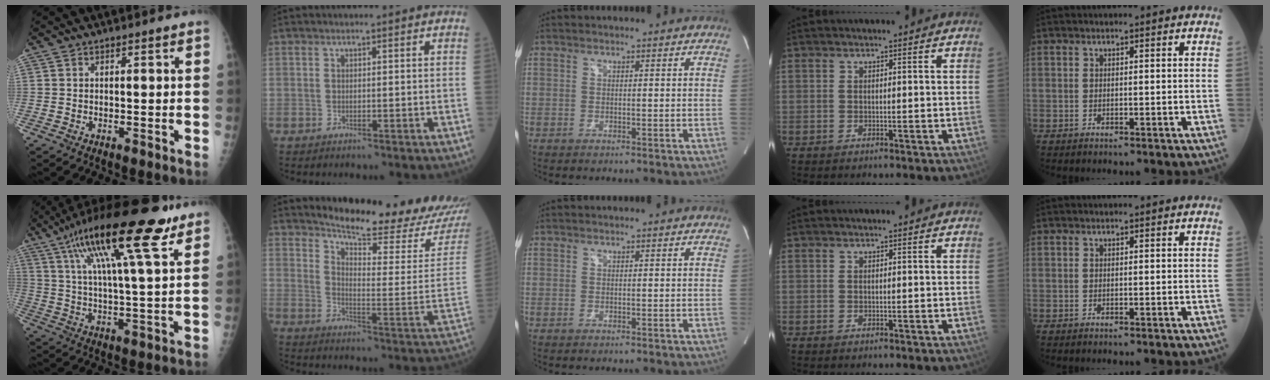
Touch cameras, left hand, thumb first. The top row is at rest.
{"thumb": {"total": 22.0, "force": [11.8, 4.9, 18.0], "torque": [-0.299, -0.010, 0.195]}, "index": {"total": 19.3, "force": [18.2, 0.6, 6.5], "torque": [-0.098, -0.106, 0.227]}}